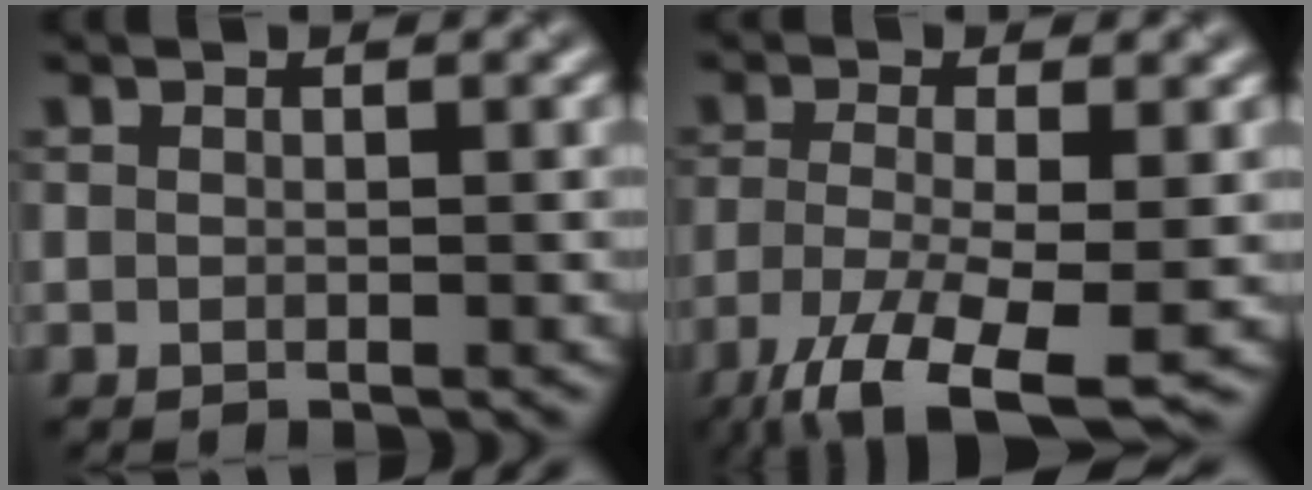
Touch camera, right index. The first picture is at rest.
{"total": 8.7, "force": [-4.9, 2.3, 6.8], "torque": [-0.136, -0.021, -0.091]}